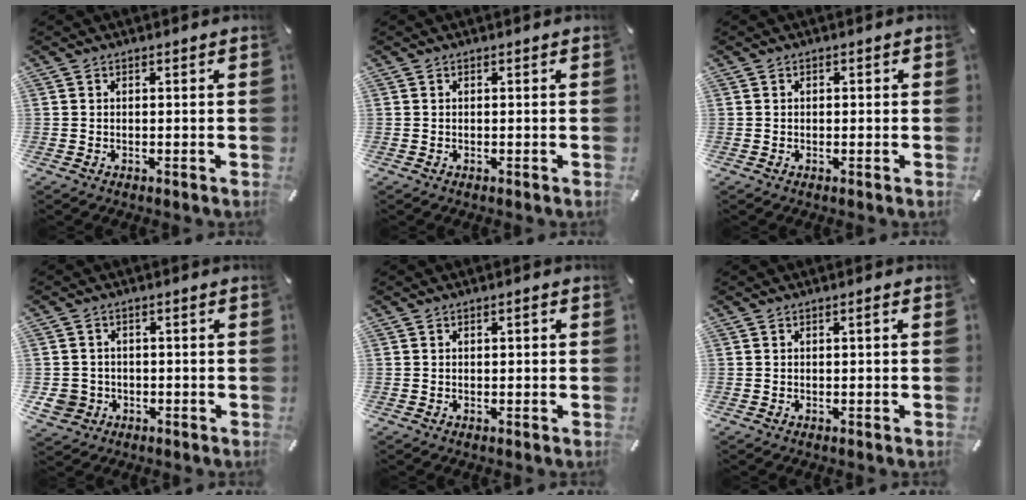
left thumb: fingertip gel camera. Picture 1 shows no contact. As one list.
[{"total": 0.0}, {"total": 0.5, "force": [-0.1, 0.4, 0.3], "torque": [-0.005, 0.002, -0.002]}, {"total": 5.1, "force": [-1.4, 4.7, 1.2], "torque": [-0.042, 0.005, -0.026]}, {"total": 0.9, "force": [0.1, 0.5, 0.7], "torque": [-0.013, 0.004, 0.000]}, {"total": 0.8, "force": [0.1, 0.1, 0.8], "torque": [-0.015, 0.002, 0.002]}]